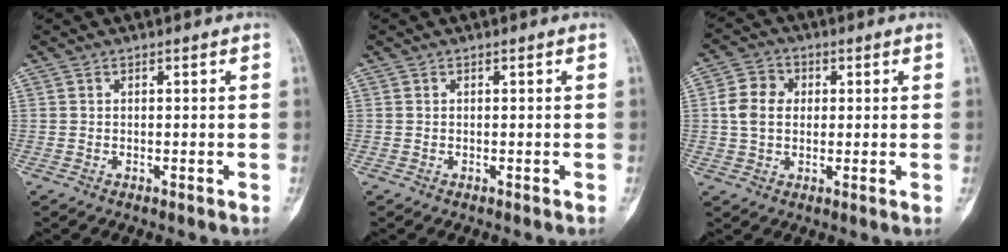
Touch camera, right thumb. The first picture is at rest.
{"total": 0.0}
{"total": 7.1, "force": [0.8, 5.6, 4.2], "torque": [-0.066, 0.010, 0.007]}